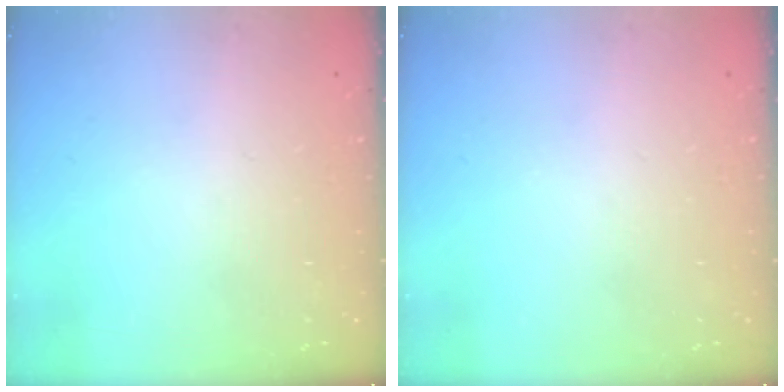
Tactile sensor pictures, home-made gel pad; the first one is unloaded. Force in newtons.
{"total": 0.0}